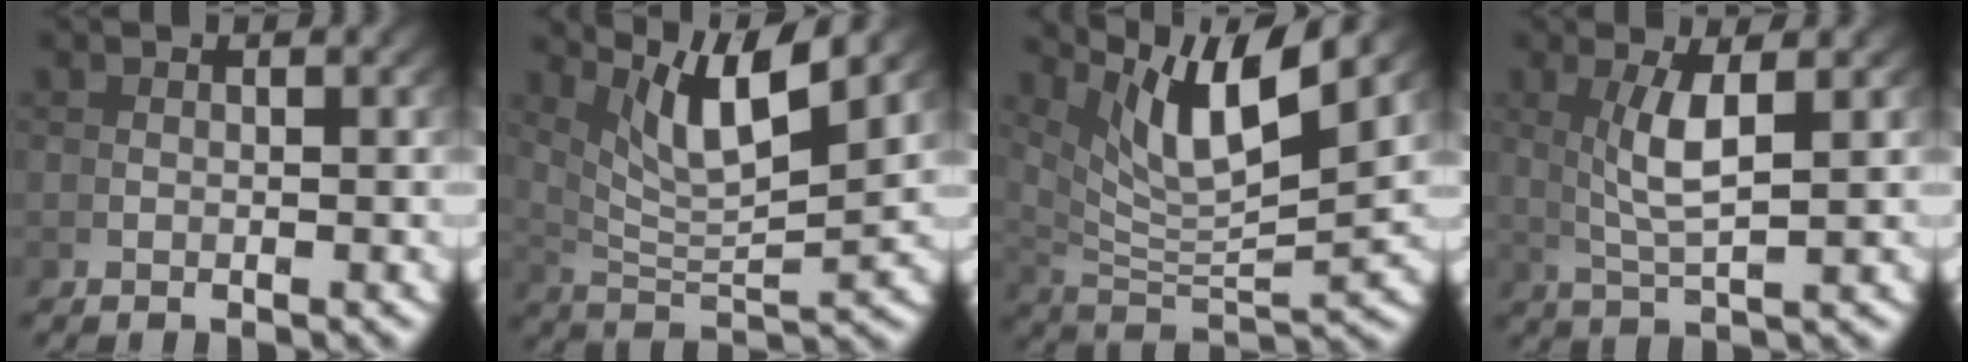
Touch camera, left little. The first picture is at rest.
{"total": 8.1, "force": [4.8, 2.3, 6.0], "torque": [-0.096, 0.004, 0.087]}
{"total": 10.1, "force": [5.2, 3.7, 7.8], "torque": [-0.134, 0.009, 0.090]}
{"total": 3.6, "force": [1.2, 0.0, 3.4], "torque": [-0.067, -0.007, 0.035]}